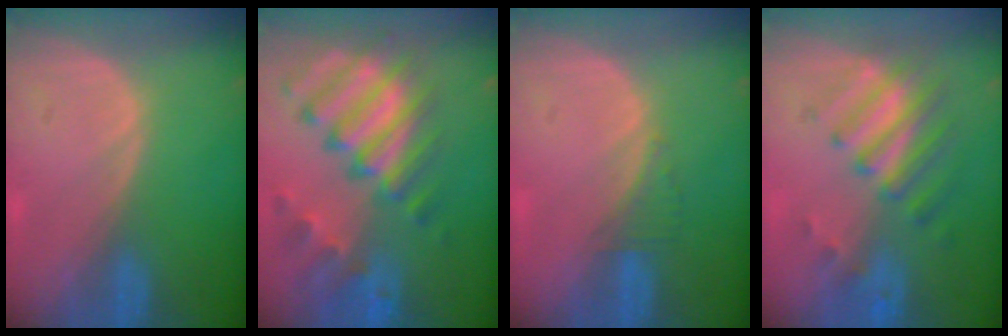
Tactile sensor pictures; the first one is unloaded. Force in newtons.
{"total": 11.4, "press": 9.8, "slide": 5.8}
{"total": 1.7, "press": 1.6, "slide": 0.7}
{"total": 7.8, "press": 6.9, "slide": 3.6}